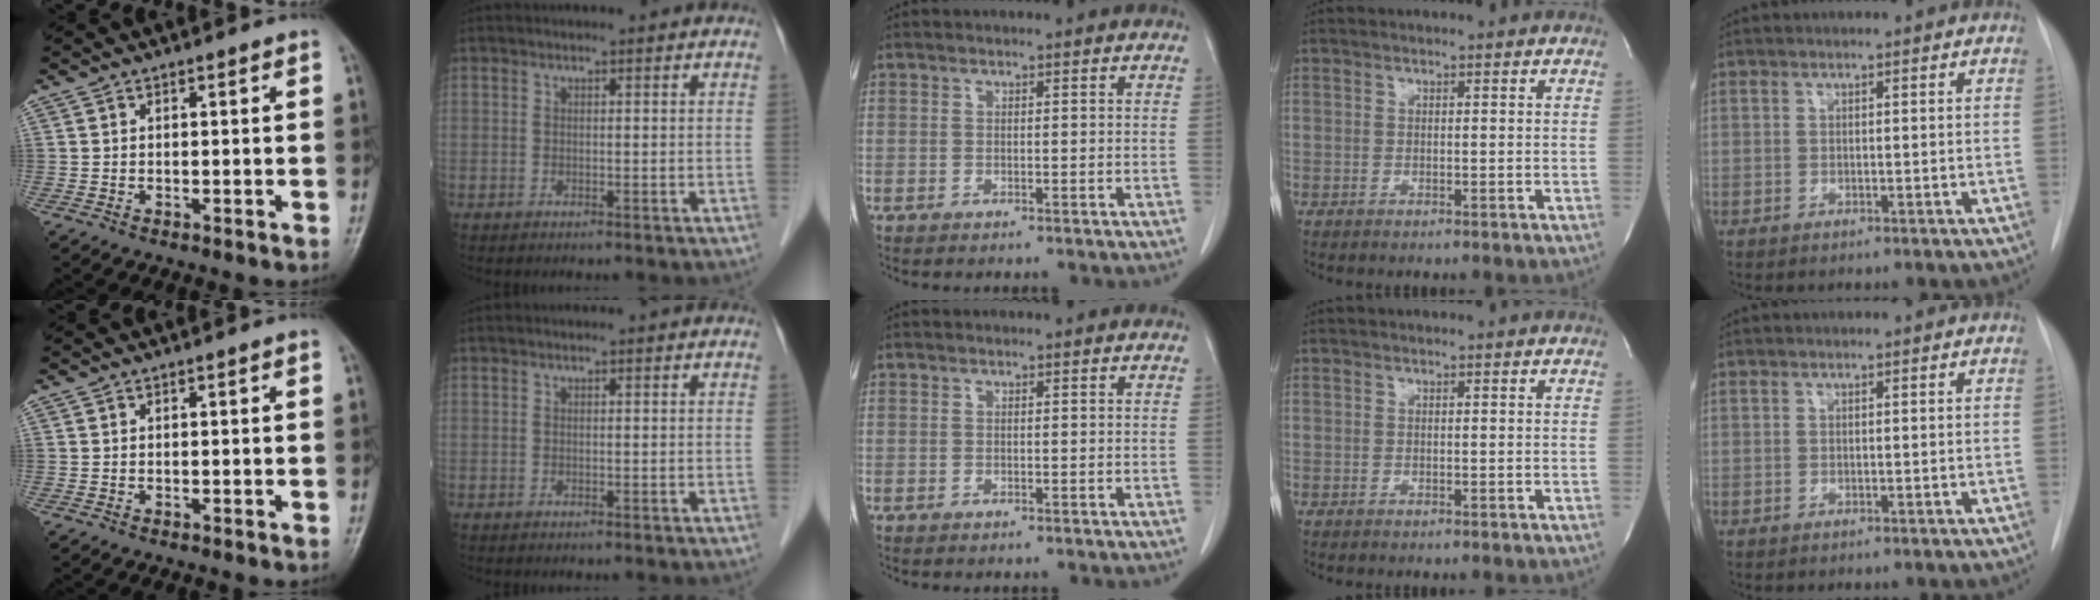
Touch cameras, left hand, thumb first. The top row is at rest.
{}